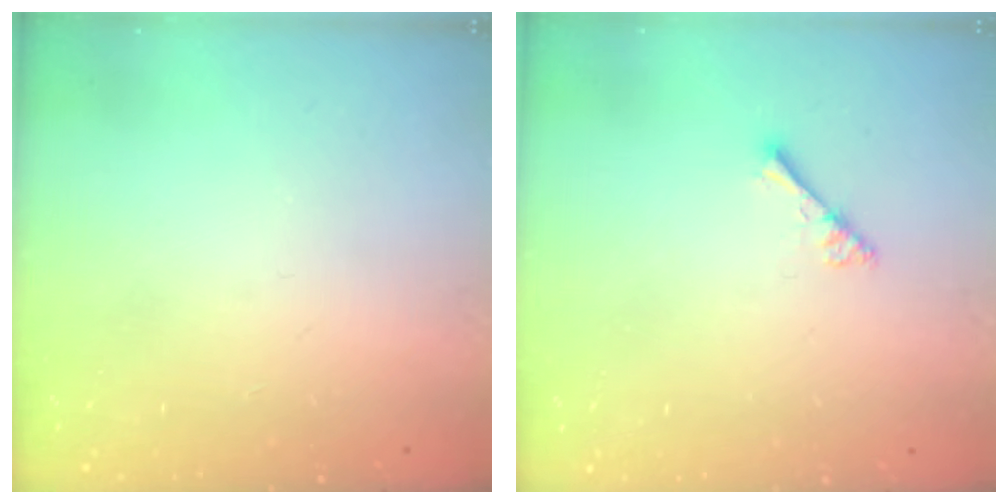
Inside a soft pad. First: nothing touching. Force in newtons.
{"total": 3.3, "press": 3.2, "slide": 0.4}